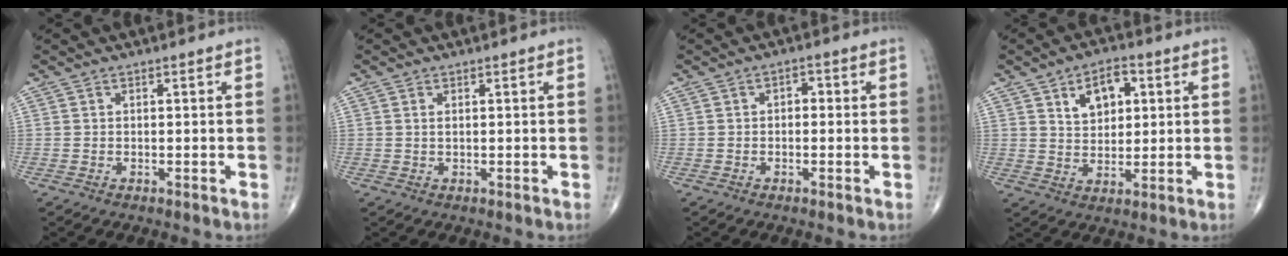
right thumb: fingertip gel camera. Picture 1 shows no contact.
{"total": 0.8, "force": [0.3, 0.3, 0.7], "torque": [-0.017, 0.004, 0.008]}
{"total": 2.0, "force": [0.1, 1.3, 1.5], "torque": [-0.010, 0.008, -0.005]}
{"total": 8.2, "force": [3.2, 5.1, 5.6], "torque": [-0.061, -0.009, 0.052]}